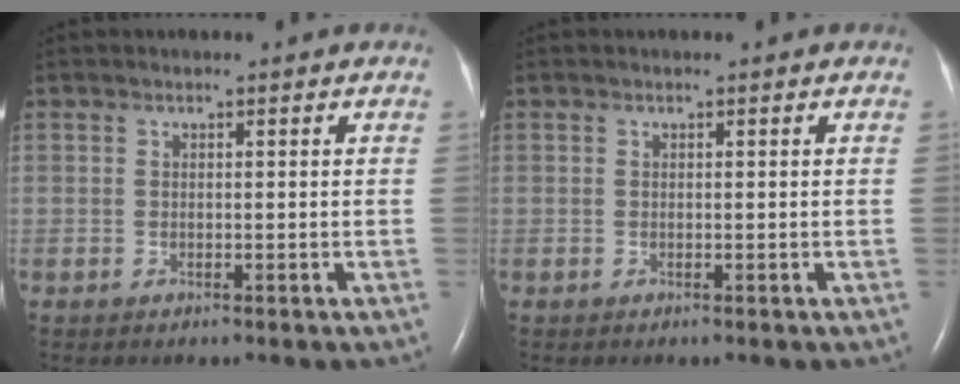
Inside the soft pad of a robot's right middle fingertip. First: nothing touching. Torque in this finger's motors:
{"motor_torque": [-0.02, 0.09, 0.07, 0.01]}